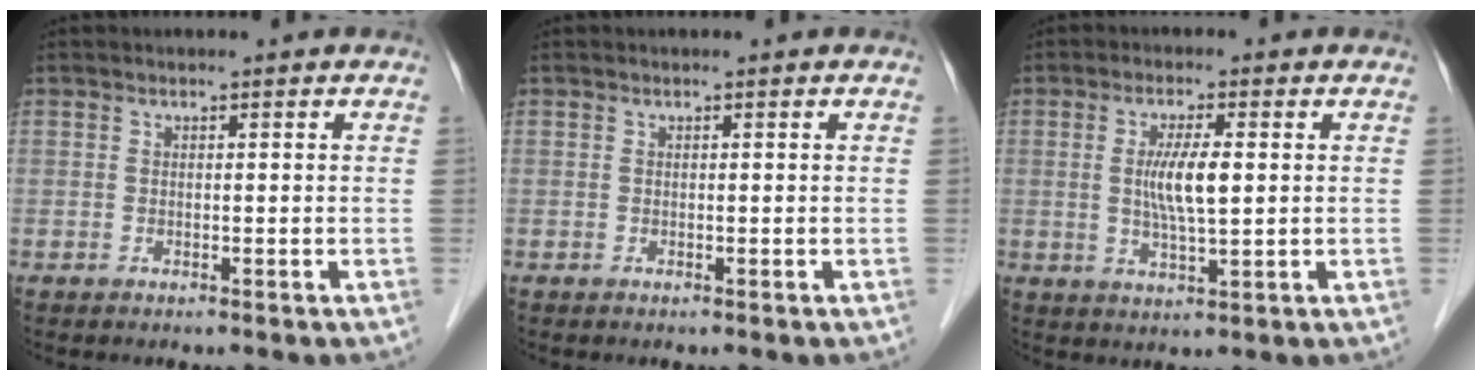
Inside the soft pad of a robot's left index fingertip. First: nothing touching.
{"total": 0.0}
{"total": 5.8, "force": [0.6, 0.7, 5.7], "torque": [-0.109, -0.005, 0.009]}